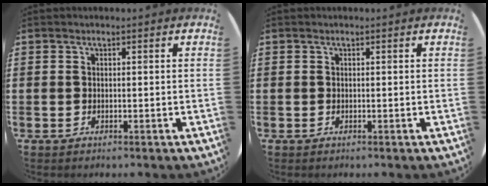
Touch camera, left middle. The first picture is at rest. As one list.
[{"total": 0.0}]